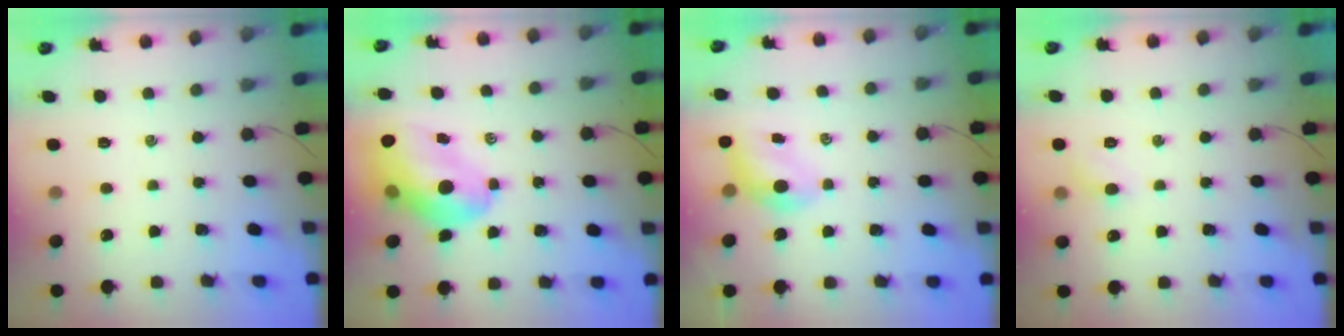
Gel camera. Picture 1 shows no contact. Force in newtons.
{"total": 15.6, "press": 14.9, "slide": 4.6}
{"total": 4.9, "press": 4.8, "slide": 0.9}
{"total": 4.3, "press": 4.0, "slide": 1.5}